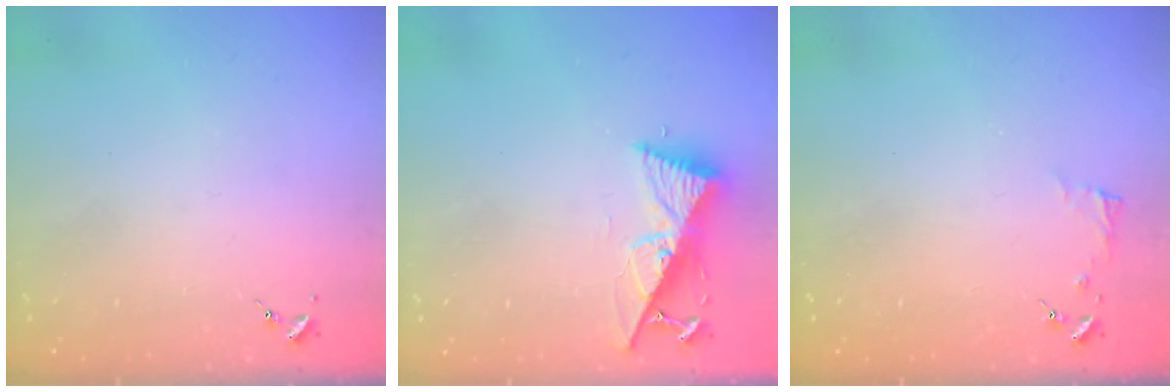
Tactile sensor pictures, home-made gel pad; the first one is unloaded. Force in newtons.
{"total": 10.6, "press": 10.5, "slide": 1.2}
{"total": 3.8, "press": 3.7, "slide": 0.4}